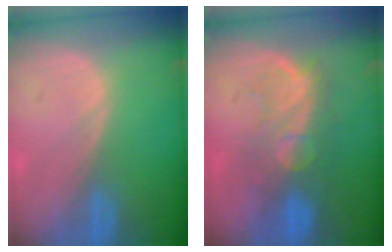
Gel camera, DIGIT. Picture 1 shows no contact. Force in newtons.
{"total": 9.2, "press": 8.3, "slide": 4.0}